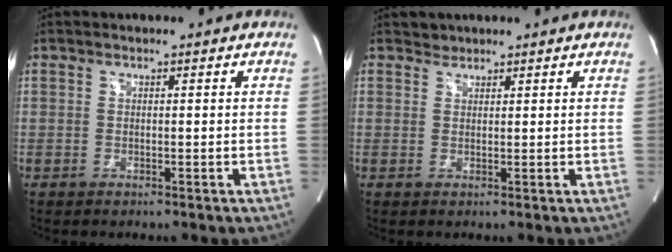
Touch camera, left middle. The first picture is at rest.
{"total": 1.1, "force": [1.0, 0.5, -0.3], "torque": [0.006, 0.003, 0.015]}